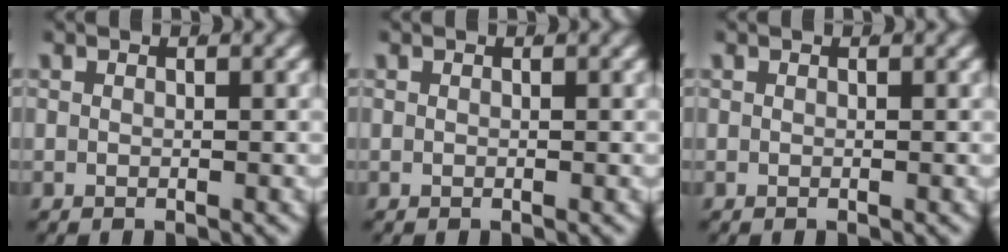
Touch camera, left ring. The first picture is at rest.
{"total": 0.0}
{"total": 0.0}